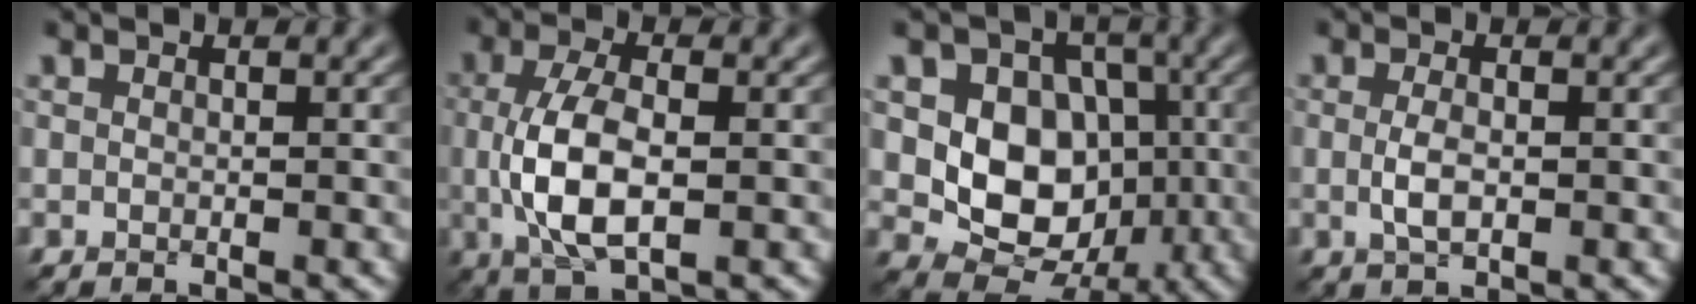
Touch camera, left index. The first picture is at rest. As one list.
[{"total": 6.5, "force": [-0.5, 3.0, 5.7], "torque": [-0.126, -0.003, -0.010]}, {"total": 8.5, "force": [-0.2, 6.8, 5.1], "torque": [-0.078, 0.000, -0.016]}, {"total": 1.9, "force": [-0.3, 0.8, 1.7], "torque": [-0.041, -0.003, -0.006]}]